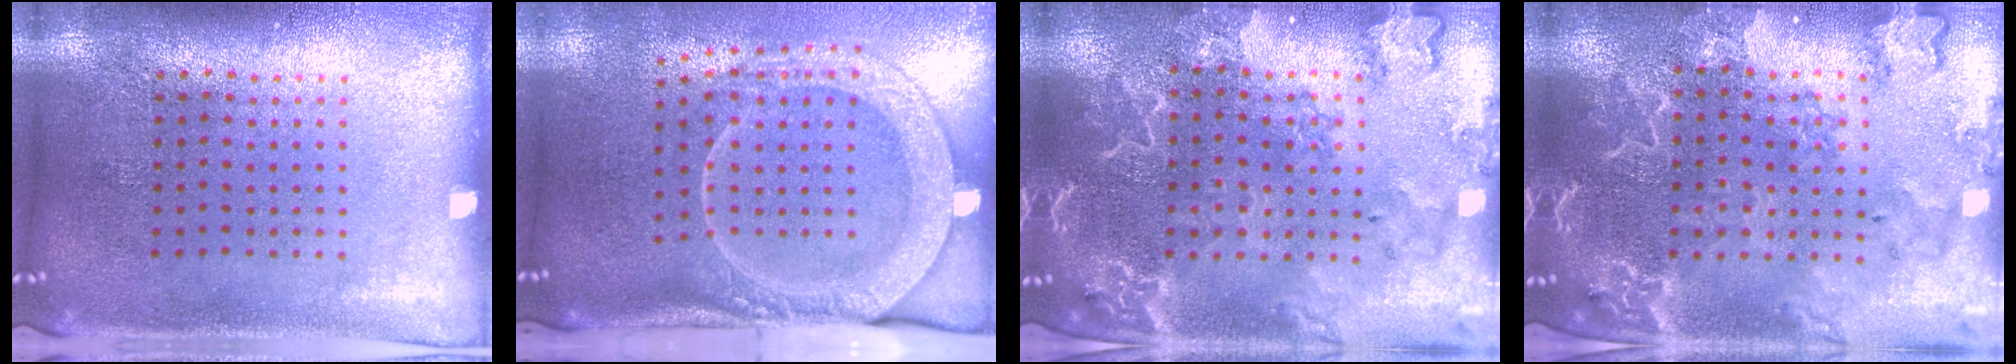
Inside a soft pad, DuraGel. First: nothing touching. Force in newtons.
{"total": 2.7, "press": 2.1, "slide": 1.7}
{"total": 2.6, "press": 2.5, "slide": 0.9}
{"total": 2.6, "press": 2.4, "slide": 0.8}